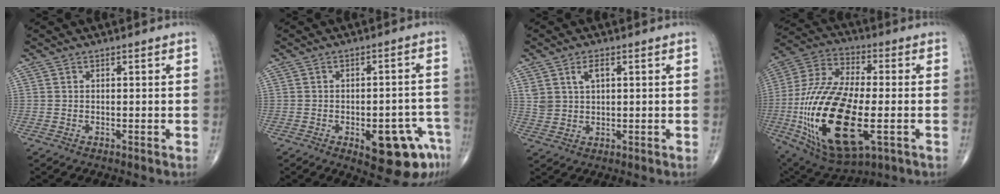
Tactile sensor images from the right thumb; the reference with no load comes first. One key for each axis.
{"total": 12.3, "fx": -5.9, "fy": 4.8, "fz": 9.6, "tx": -0.093, "ty": 0.033, "tz": -0.065}
{"total": 4.2, "fx": 1.9, "fy": 2.4, "fz": 3.0, "tx": -0.052, "ty": -0.006, "tz": 0.040}
{"total": 27.2, "fx": -5.9, "fy": 12.3, "fz": 23.6, "tx": -0.519, "ty": -0.009, "tz": -0.089}